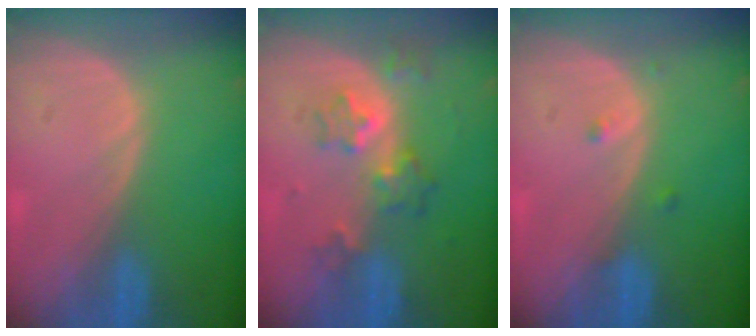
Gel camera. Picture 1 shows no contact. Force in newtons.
{"total": 6.3, "press": 5.5, "slide": 3.1}
{"total": 1.1, "press": 1.1, "slide": 0.1}